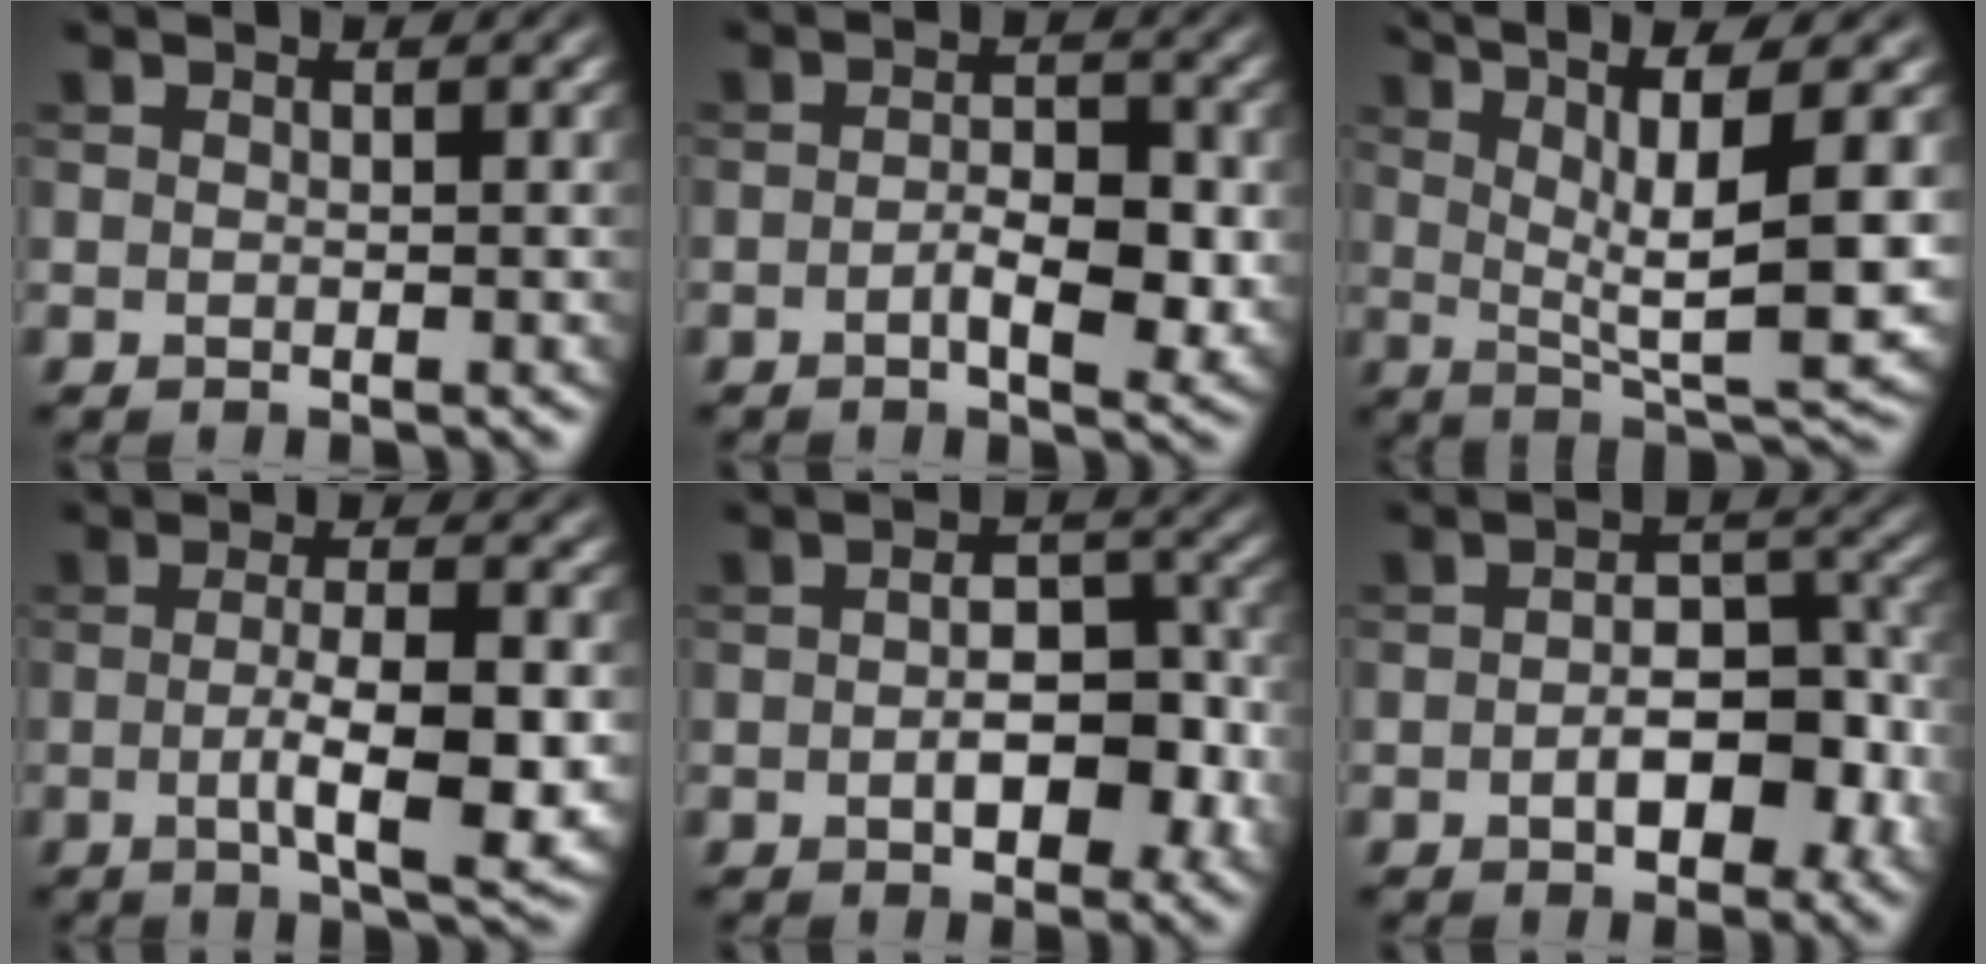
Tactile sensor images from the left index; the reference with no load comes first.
{"total": 4.0, "force": [-0.7, 1.8, 3.5], "torque": [-0.059, -0.007, -0.012]}
{"total": 10.6, "force": [2.5, 2.3, 10.1], "torque": [-0.162, 0.007, 0.051]}
{"total": 6.5, "force": [-1.0, 1.7, 6.3], "torque": [-0.100, -0.008, -0.011]}
{"total": 5.7, "force": [-1.2, 3.2, 4.6], "torque": [-0.063, -0.003, -0.016]}
{"total": 6.2, "force": [-1.5, 3.5, 4.8], "torque": [-0.063, -0.002, -0.025]}